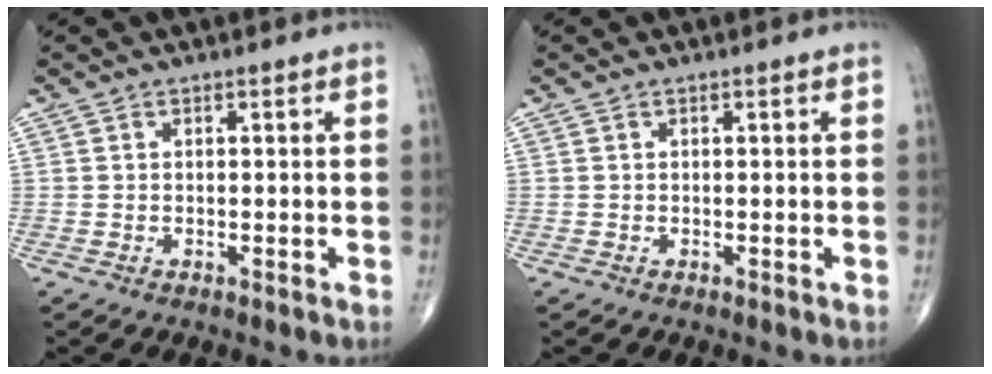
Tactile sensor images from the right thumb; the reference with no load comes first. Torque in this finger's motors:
{"motor_torque": [0.00, 0.00, 0.00, 0.00, 0.02]}